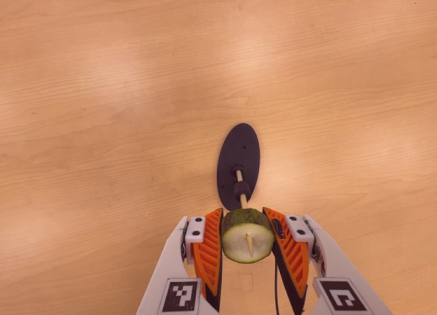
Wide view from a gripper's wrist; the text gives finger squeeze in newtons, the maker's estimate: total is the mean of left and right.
{"total": 10.9, "left": 11.0, "right": 10.8}